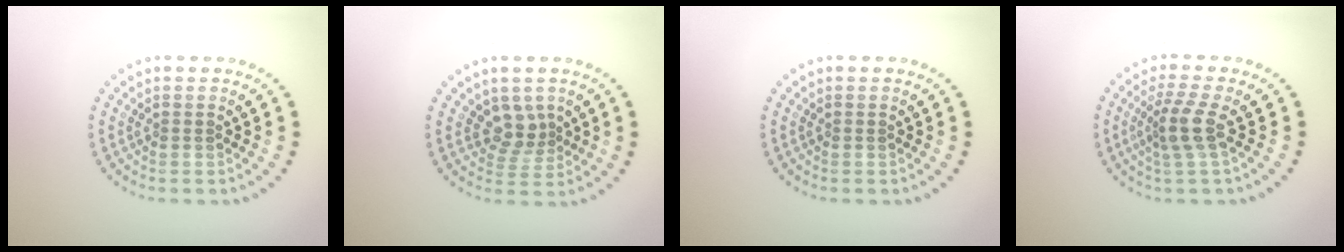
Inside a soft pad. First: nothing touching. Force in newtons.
{"total": 2.5, "press": 1.9, "slide": 1.6}
{"total": 0.0}
{"total": 2.8, "press": 2.2, "slide": 1.8}